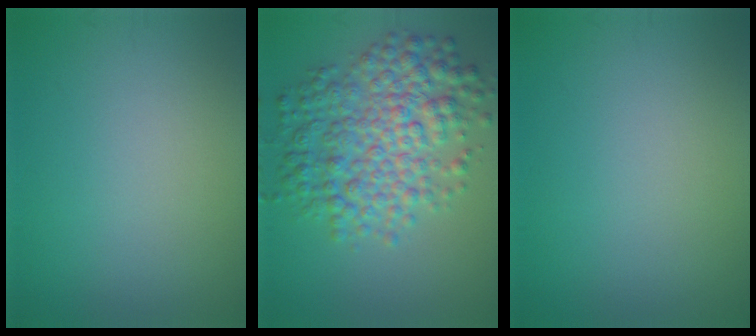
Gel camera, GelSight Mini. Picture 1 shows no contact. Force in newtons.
{"total": 7.4, "press": 7.4, "slide": 0.2}
{"total": 0.0}